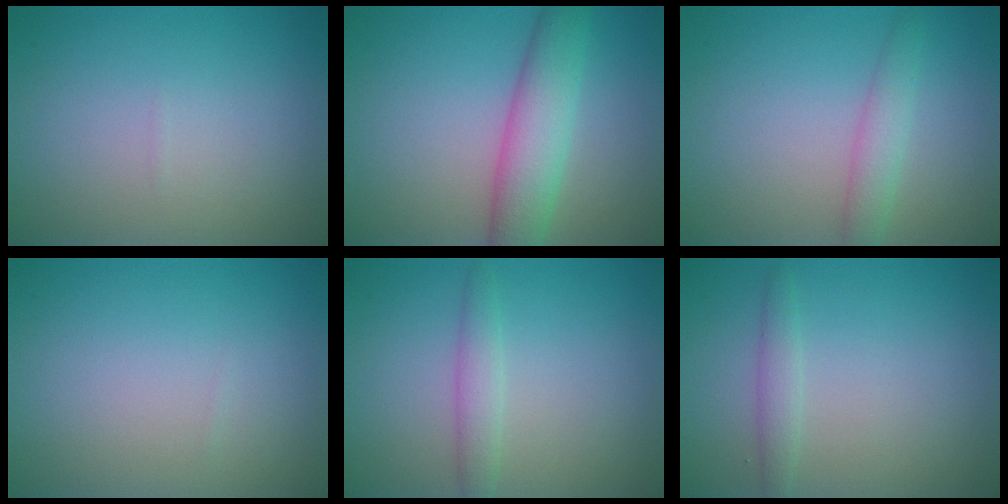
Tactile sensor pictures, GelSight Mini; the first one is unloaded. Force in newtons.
{"total": 5.2, "press": 5.2, "slide": 0.1}
{"total": 2.2, "press": 2.2, "slide": 0.1}
{"total": 0.0}
{"total": 1.8, "press": 1.8, "slide": 0.1}
{"total": 1.5, "press": 1.5, "slide": 0.1}